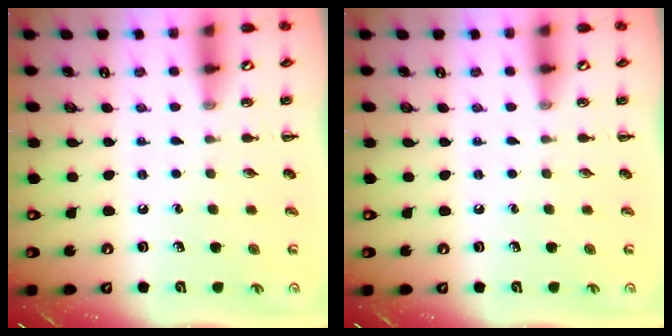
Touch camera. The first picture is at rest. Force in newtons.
{"total": 0.0}